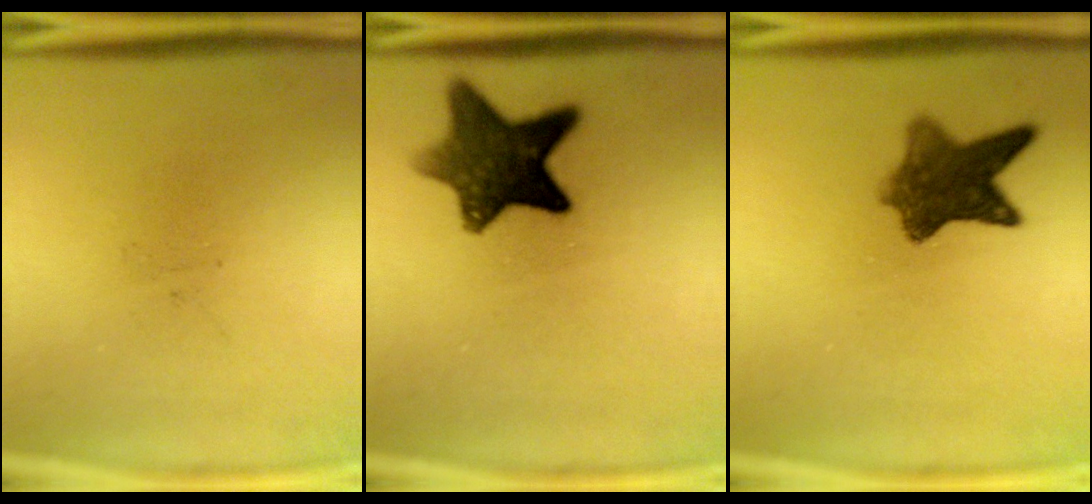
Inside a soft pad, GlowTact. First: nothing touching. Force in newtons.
{"total": 11.3}
{"total": 7.5}